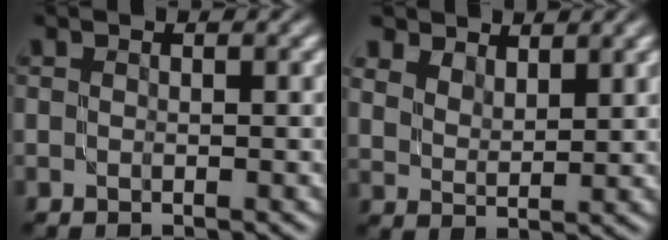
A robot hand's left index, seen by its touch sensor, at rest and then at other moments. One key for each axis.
{"total": 4.3, "fx": 3.6, "fy": 2.0, "fz": 1.2, "tx": -0.041, "ty": -0.009, "tz": 0.072}